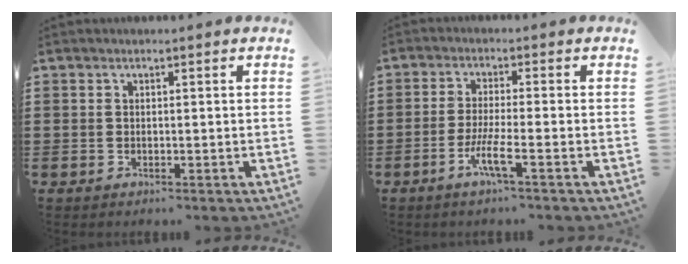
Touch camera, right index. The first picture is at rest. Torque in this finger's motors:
{"motor_torque": [-0.34, 0.48, 0.14, 0.10]}